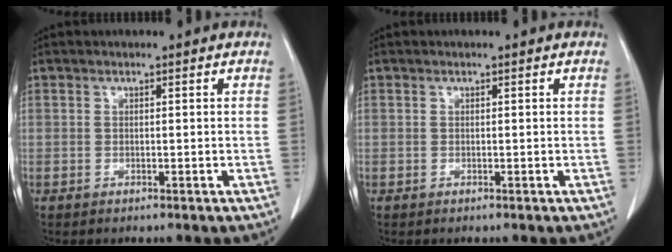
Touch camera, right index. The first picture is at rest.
{"total": 0.0}